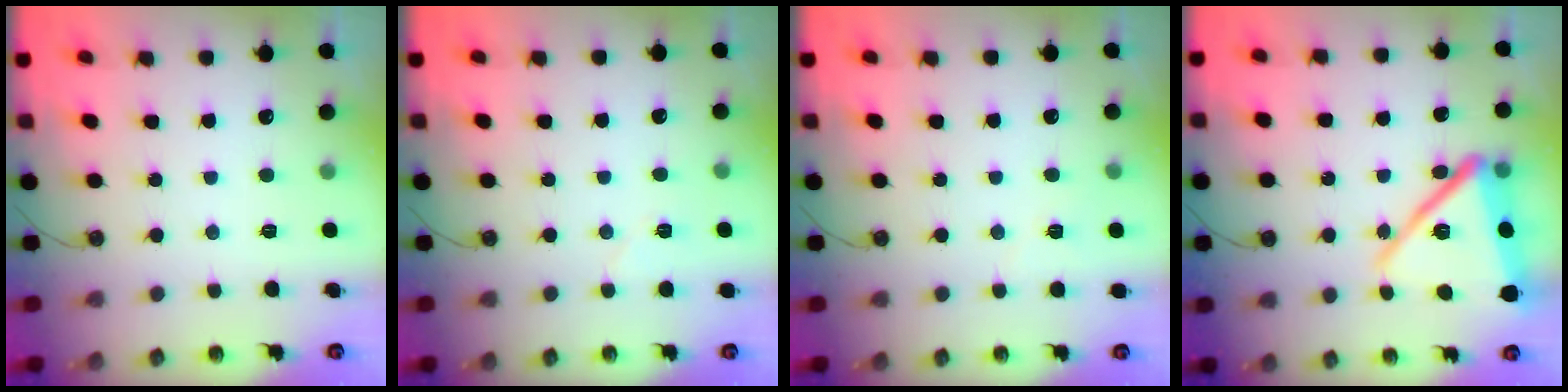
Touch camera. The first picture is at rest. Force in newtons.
{"total": 4.3, "press": 3.9, "slide": 1.9}
{"total": 2.6, "press": 2.3, "slide": 1.2}
{"total": 19.4, "press": 16.4, "slide": 10.3}